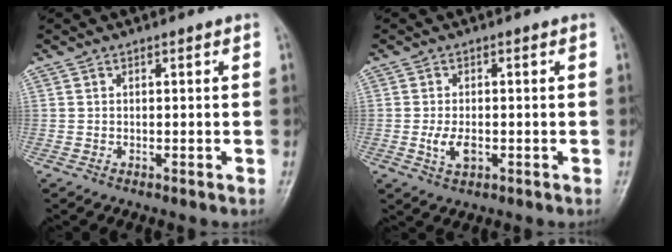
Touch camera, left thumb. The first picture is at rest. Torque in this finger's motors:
{"motor_torque": [0.15, 0.18, 0.45, -0.03, 0.04]}